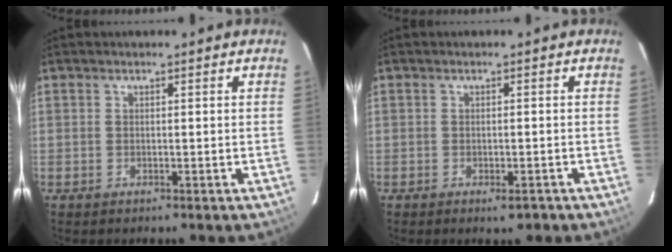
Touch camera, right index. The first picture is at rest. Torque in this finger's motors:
{"motor_torque": [-0.04, -0.09, 0.10, 0.02]}